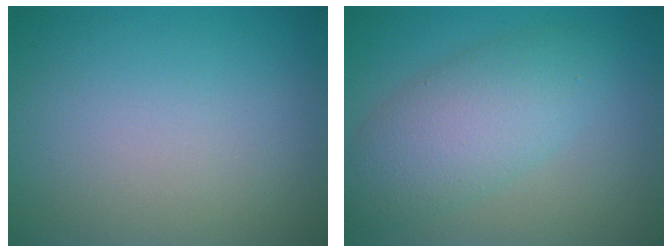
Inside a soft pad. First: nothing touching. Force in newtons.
{"total": 5.6, "press": 5.6, "slide": 0.2}